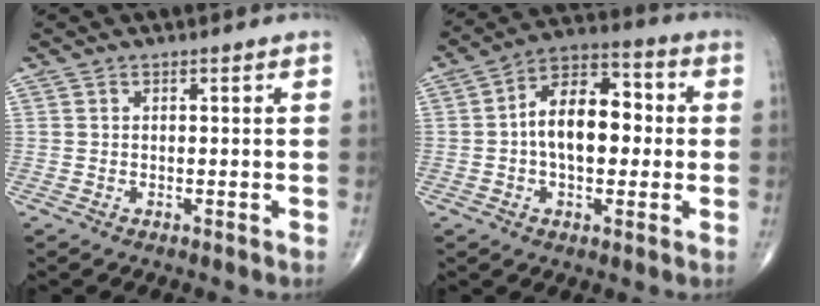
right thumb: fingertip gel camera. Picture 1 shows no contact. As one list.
[{"total": 13.2, "force": [0.1, 7.8, 10.7], "torque": [-0.150, 0.033, -0.010]}]